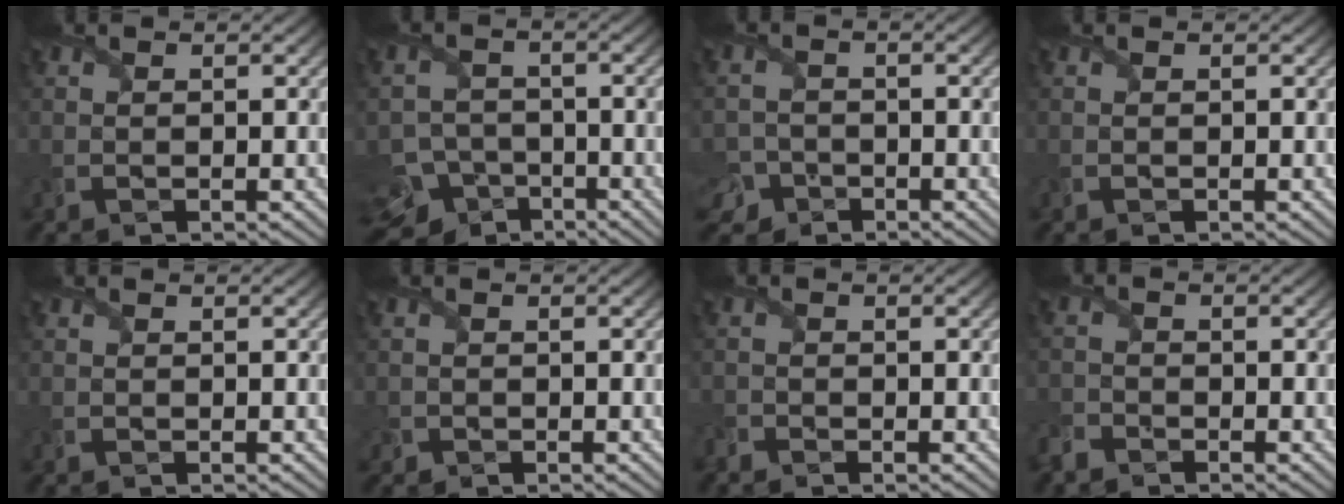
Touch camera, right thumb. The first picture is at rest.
{"total": 9.8, "force": [-7.1, 6.5, 1.9], "torque": [-0.045, -0.029, -0.104]}
{"total": 4.2, "force": [-2.6, 3.1, 1.1], "torque": [-0.019, -0.003, -0.051]}
{"total": 0.0}
{"total": 0.0}
{"total": 0.7, "force": [-0.4, 0.6, -0.1], "torque": [0.003, -0.002, -0.008]}
{"total": 0.9, "force": [-0.9, 0.3, 0.1], "torque": [-0.005, -0.002, -0.024]}
{"total": 2.3, "force": [-2.0, 1.1, 0.6], "torque": [-0.017, -0.005, -0.054]}